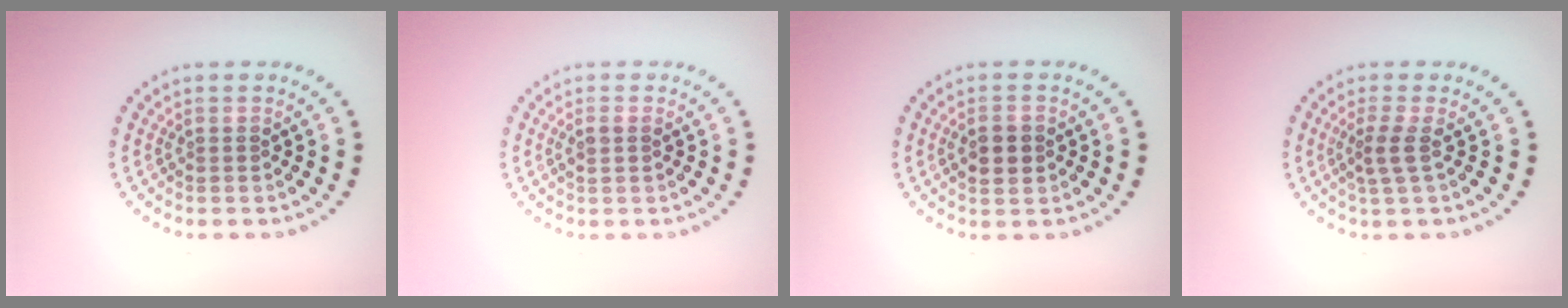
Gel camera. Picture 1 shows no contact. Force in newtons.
{"total": 1.1, "press": 1.0, "slide": 0.4}
{"total": 2.5, "press": 2.5, "slide": 0.2}
{"total": 2.0, "press": 1.3, "slide": 1.4}